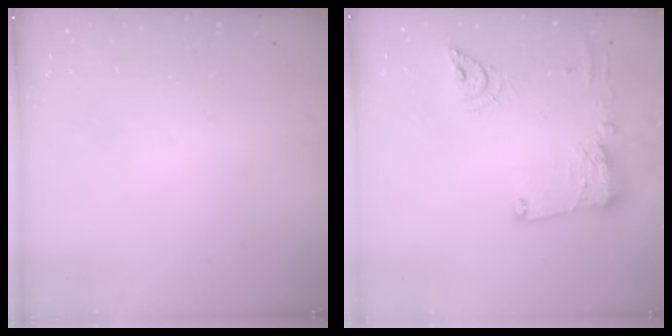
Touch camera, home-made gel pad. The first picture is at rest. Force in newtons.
{"total": 14.2, "press": 14.0, "slide": 1.8}